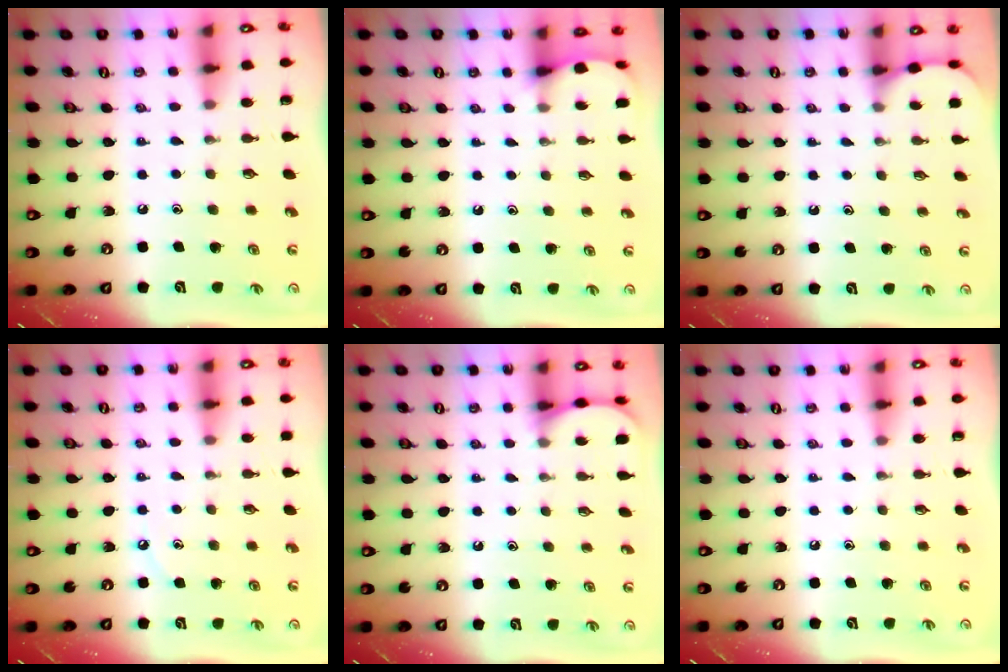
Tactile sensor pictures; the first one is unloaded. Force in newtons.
{"total": 3.9, "press": 3.8, "slide": 0.5}
{"total": 1.8, "press": 1.8, "slide": 0.2}
{"total": 3.2, "press": 3.1, "slide": 0.5}
{"total": 3.2, "press": 3.2, "slide": 0.4}
{"total": 0.0}